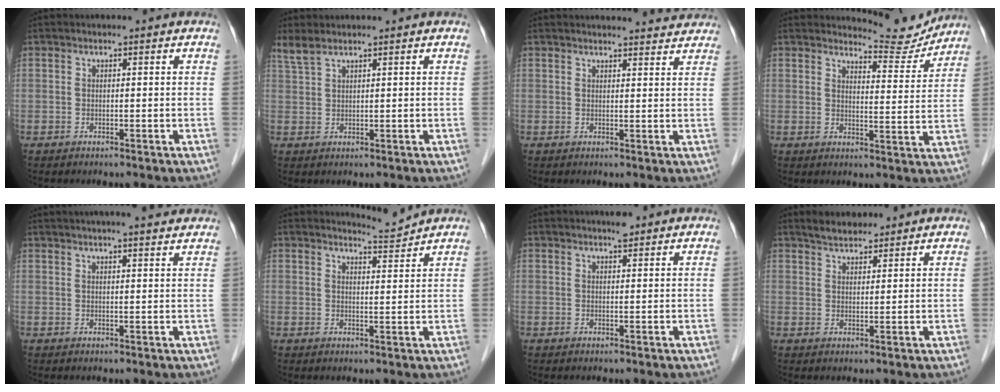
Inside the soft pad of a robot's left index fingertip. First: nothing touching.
{"total": 2.4, "force": [2.1, 0.2, 1.0], "torque": [-0.029, 0.014, 0.050]}
{"total": 7.6, "force": [7.4, 0.7, 1.5], "torque": [-0.012, 0.003, 0.073]}
{"total": 6.7, "force": [6.6, 0.5, -0.4], "torque": [-0.002, -0.022, 0.084]}
{"total": 9.5, "force": [8.2, 0.8, 4.8], "torque": [-0.066, 0.020, 0.098]}
{"total": 2.9, "force": [2.7, -0.9, -0.6], "torque": [0.001, -0.018, 0.050]}
{"total": 1.5, "force": [1.3, 0.3, 0.8], "torque": [-0.016, 0.002, 0.021]}
{"total": 3.7, "force": [3.3, 1.2, 1.0], "torque": [-0.021, 0.016, 0.059]}